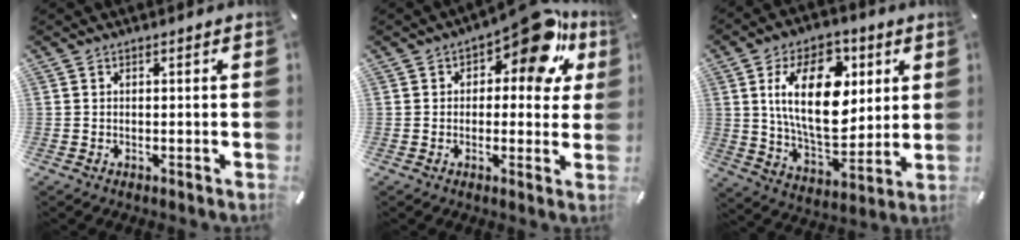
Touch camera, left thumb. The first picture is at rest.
{"total": 15.8, "force": [8.5, 7.2, 11.2], "torque": [-0.142, -0.050, 0.140]}
{"total": 20.5, "force": [5.8, 12.0, 15.5], "torque": [-0.287, -0.003, 0.094]}